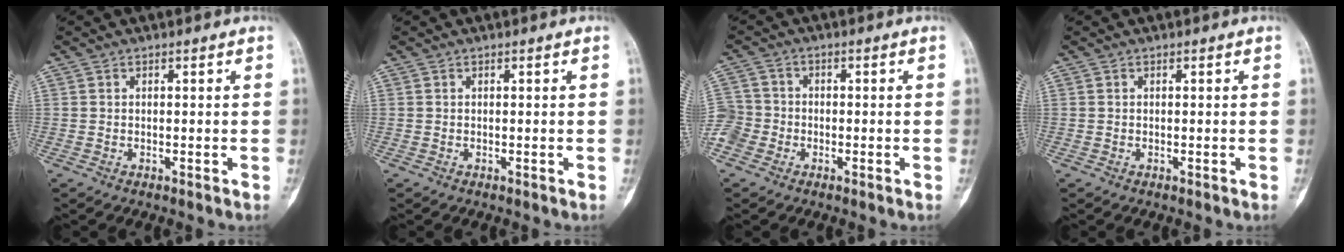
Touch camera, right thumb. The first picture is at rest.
{"total": 0.0}
{"total": 6.4, "force": [-2.8, 5.6, 1.7], "torque": [-0.035, 0.017, -0.057]}
{"total": 0.0}